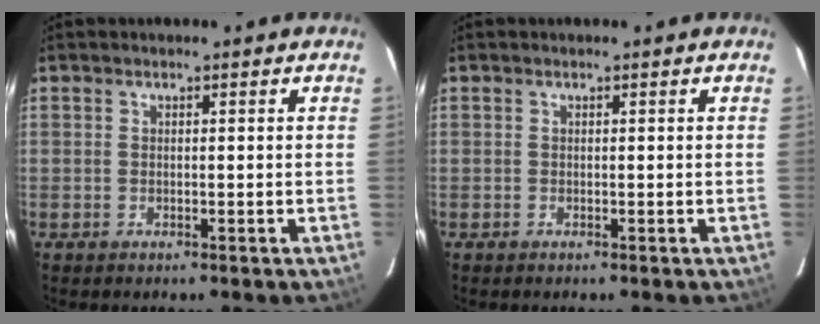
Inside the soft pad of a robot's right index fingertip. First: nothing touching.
{"total": 0.0}